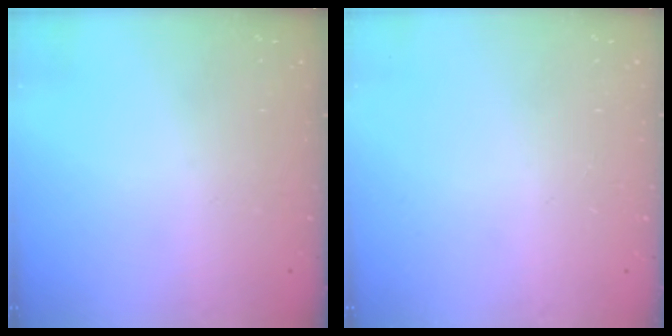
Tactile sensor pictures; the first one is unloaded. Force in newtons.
{"total": 0.0}